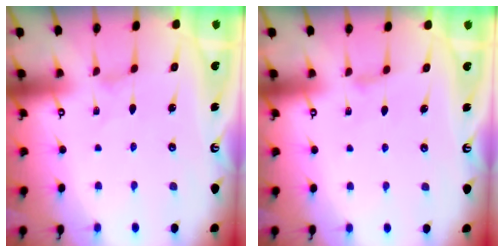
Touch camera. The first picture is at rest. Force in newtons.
{"total": 1.8, "press": 1.7, "slide": 0.4}